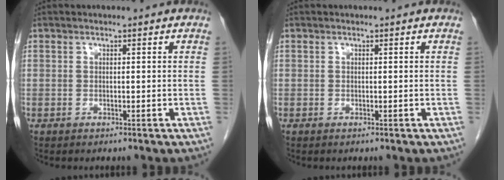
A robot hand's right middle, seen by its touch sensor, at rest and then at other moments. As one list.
[{"total": 0.0}]